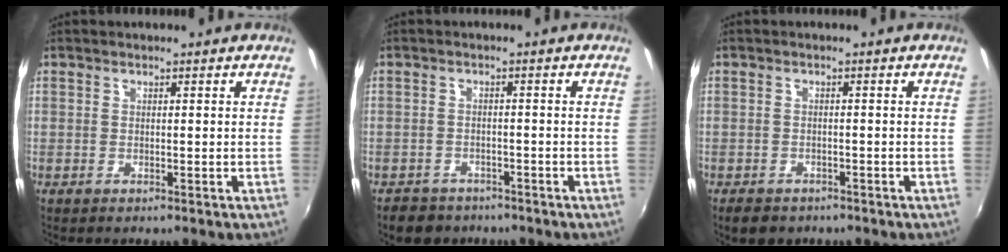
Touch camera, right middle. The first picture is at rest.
{"total": 5.3, "force": [-4.2, 3.0, 1.1], "torque": [-0.035, -0.003, -0.066]}
{"total": 4.1, "force": [-3.0, 2.4, 1.5], "torque": [-0.041, -0.012, -0.044]}